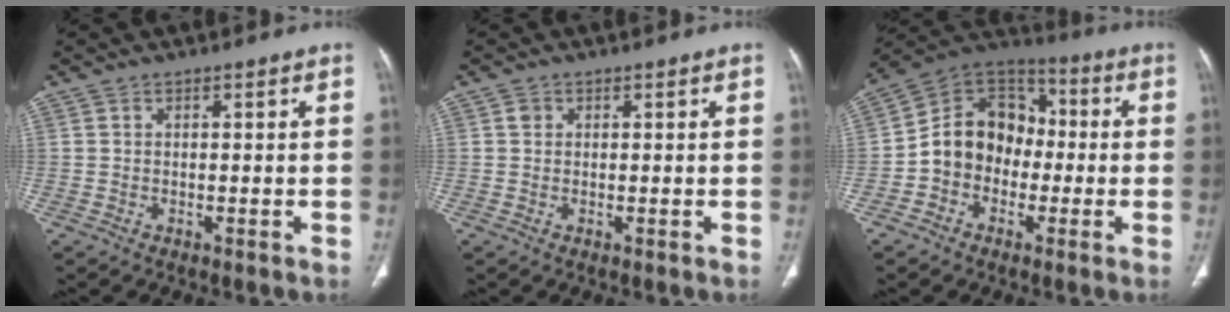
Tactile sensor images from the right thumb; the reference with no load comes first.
{"total": 1.1, "force": [0.4, 1.0, 0.4], "torque": [0.000, 0.001, 0.005]}
{"total": 13.4, "force": [-1.9, 11.0, 7.4], "torque": [-0.084, 0.041, -0.049]}